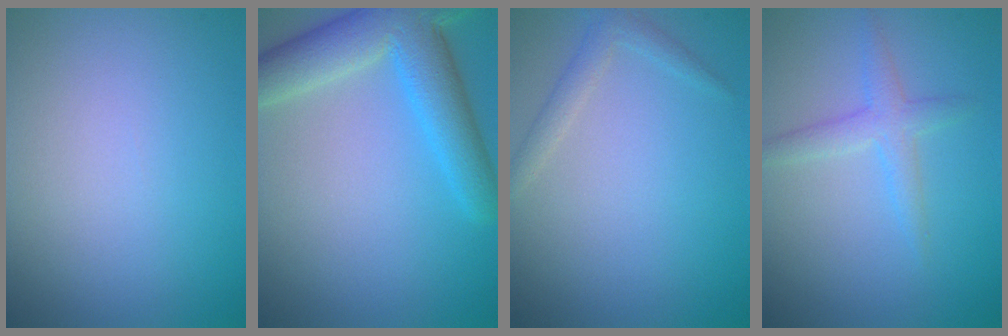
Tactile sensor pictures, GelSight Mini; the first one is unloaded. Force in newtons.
{"total": 7.3, "press": 7.3, "slide": 0.4}
{"total": 1.5, "press": 1.5, "slide": 0.1}
{"total": 2.2, "press": 2.2, "slide": 0.1}